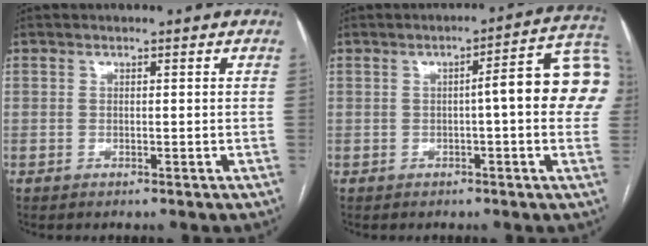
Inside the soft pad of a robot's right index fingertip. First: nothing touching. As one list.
[{"total": 12.2, "force": [1.0, 1.5, 12.1], "torque": [-0.150, 0.032, 0.004]}]